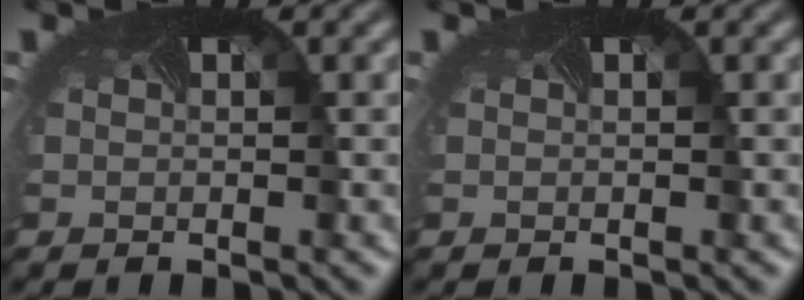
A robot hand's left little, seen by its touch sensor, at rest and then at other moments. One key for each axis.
{"total": 0.0}